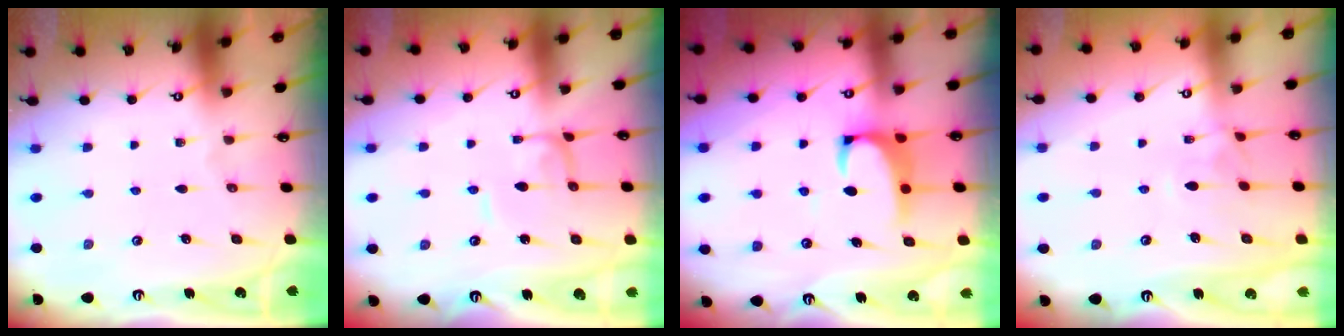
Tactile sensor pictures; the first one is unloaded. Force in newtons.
{"total": 2.1, "press": 2.1, "slide": 0.0}
{"total": 2.2, "press": 2.0, "slide": 0.9}
{"total": 1.6, "press": 1.4, "slide": 0.7}